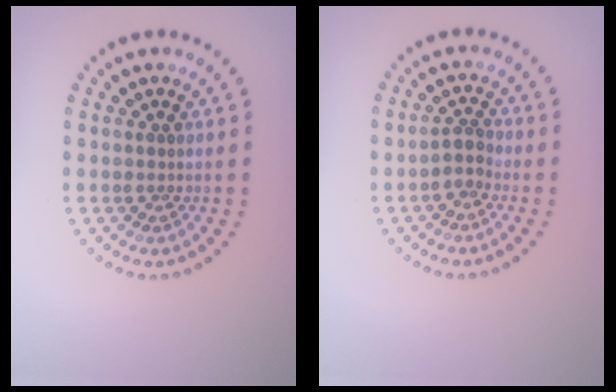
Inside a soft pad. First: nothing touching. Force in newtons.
{"total": 1.8, "press": 1.4, "slide": 1.1}